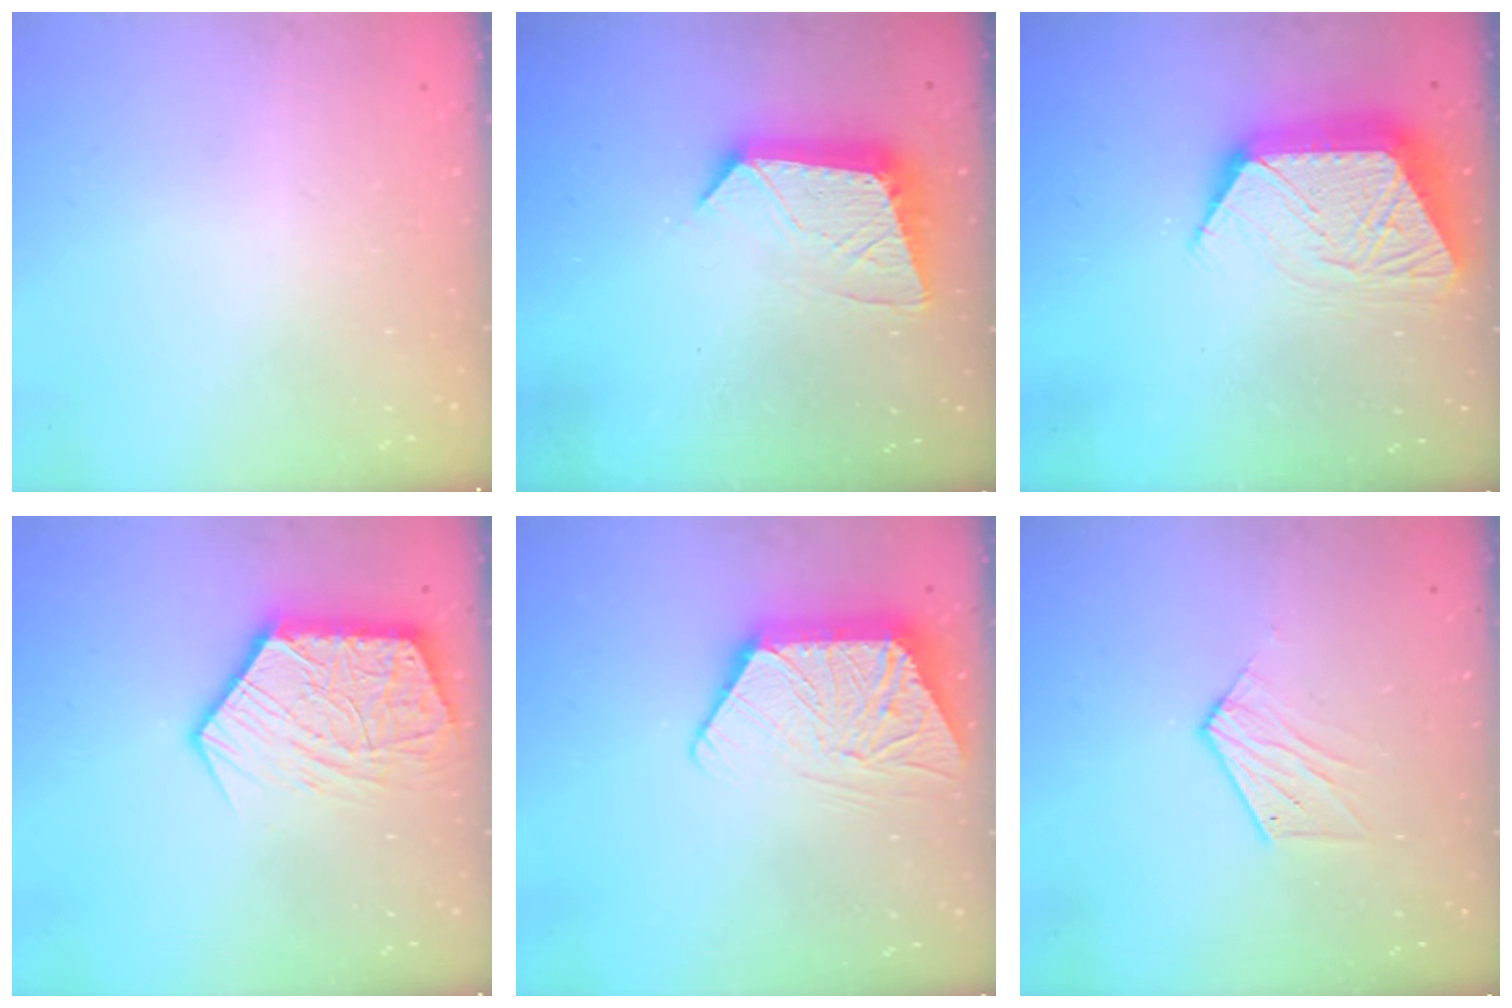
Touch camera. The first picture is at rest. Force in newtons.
{"total": 11.2, "press": 11.2, "slide": 0.6}
{"total": 13.7, "press": 13.7, "slide": 1.1}
{"total": 14.3, "press": 14.2, "slide": 1.3}
{"total": 11.2, "press": 11.2, "slide": 0.7}
{"total": 6.3, "press": 6.3, "slide": 0.5}